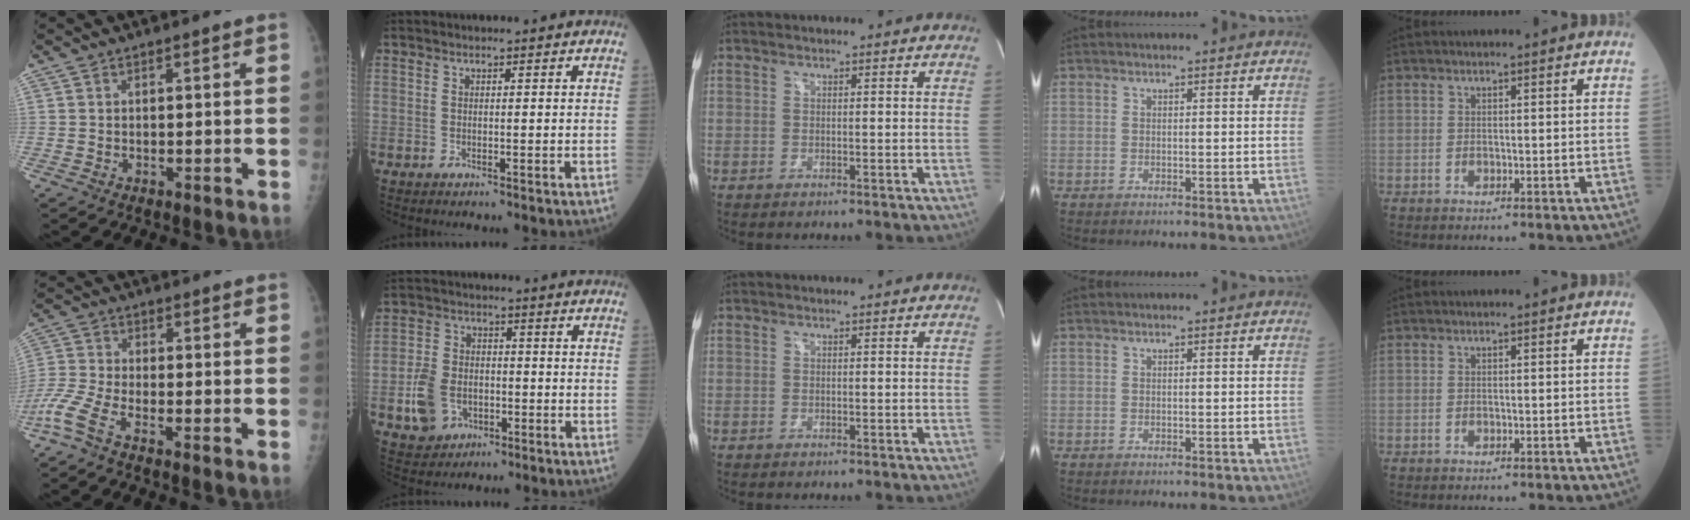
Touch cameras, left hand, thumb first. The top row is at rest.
{"thumb": {"total": 6.2, "force": [-4.3, 1.1, 4.4], "torque": [-0.116, 0.000, -0.102]}, "index": {"total": 7.9, "force": [-2.7, 6.2, 4.1], "torque": [-0.101, 0.011, -0.042]}}